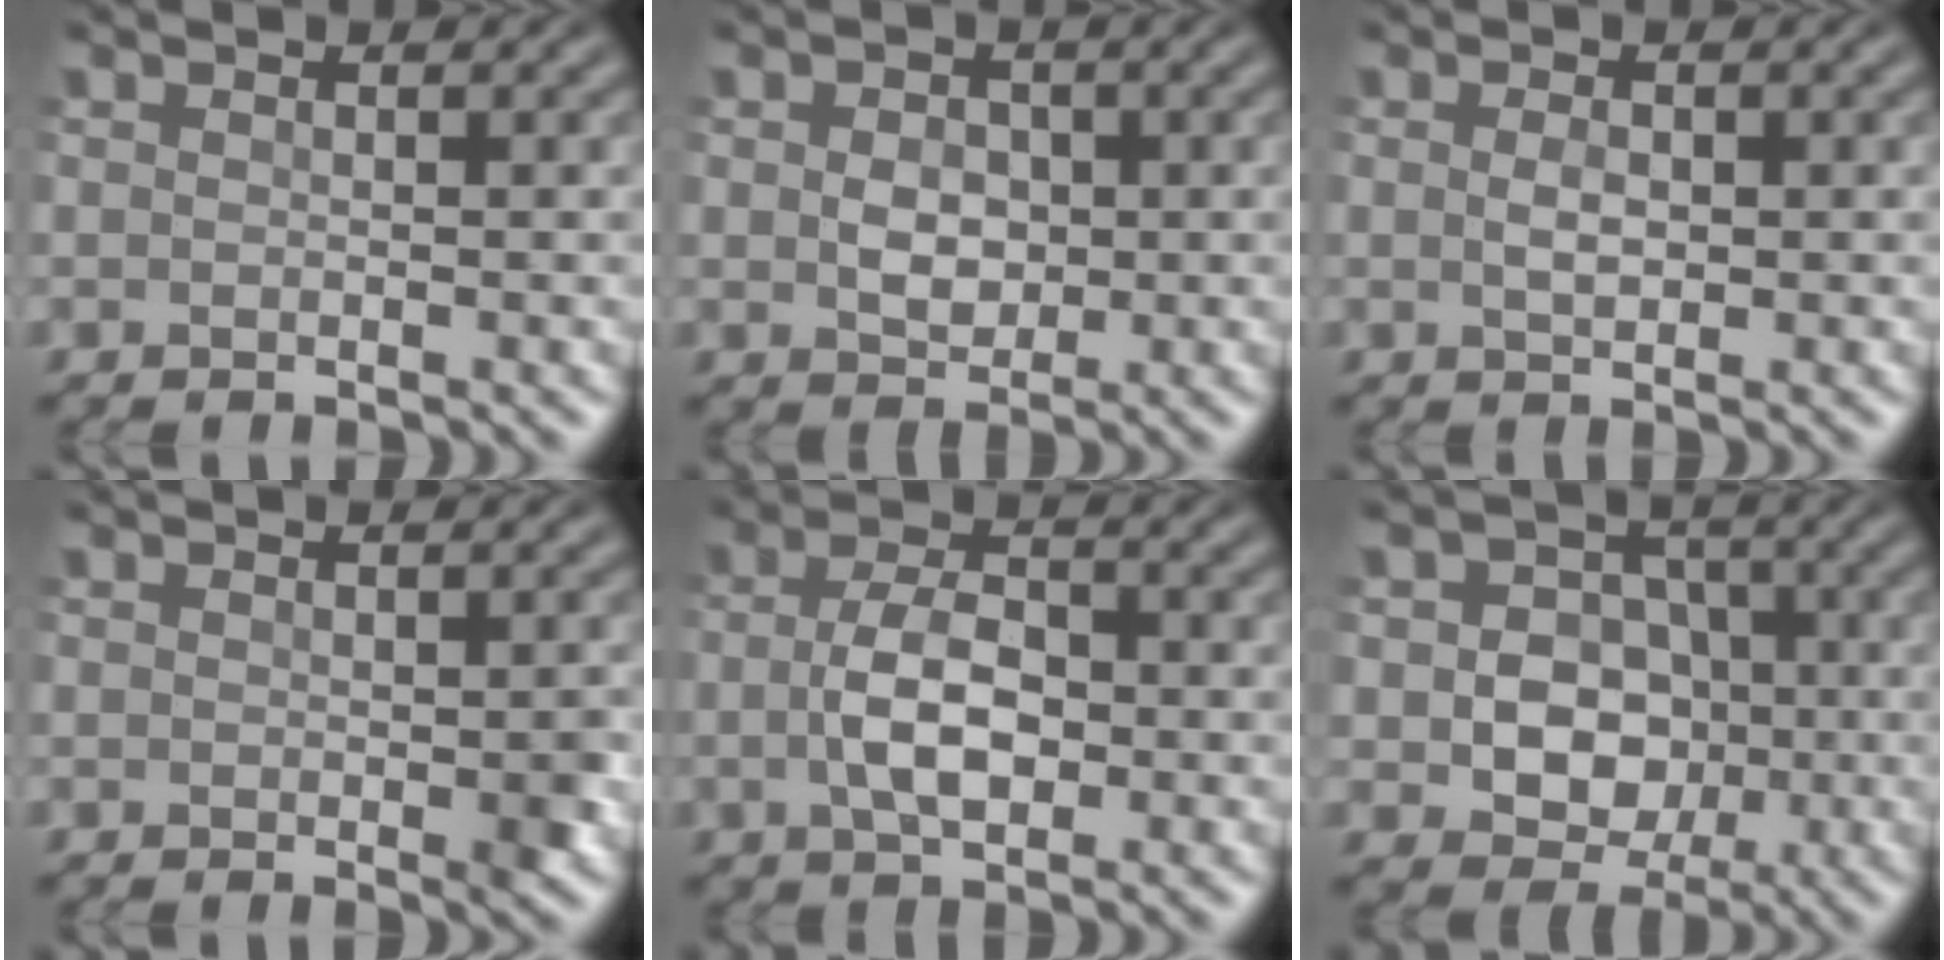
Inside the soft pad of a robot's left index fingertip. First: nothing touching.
{"total": 2.7, "force": [0.0, 2.1, 1.7], "torque": [-0.033, -0.003, 0.000]}
{"total": 1.5, "force": [0.1, 0.9, 1.2], "torque": [-0.027, -0.001, 0.003]}
{"total": 1.3, "force": [-0.2, 0.5, 1.1], "torque": [-0.013, -0.004, -0.001]}
{"total": 4.6, "force": [-0.5, 2.4, 3.8], "torque": [-0.081, 0.001, -0.012]}
{"total": 6.5, "force": [-0.6, 5.6, 3.2], "torque": [-0.028, 0.004, -0.022]}